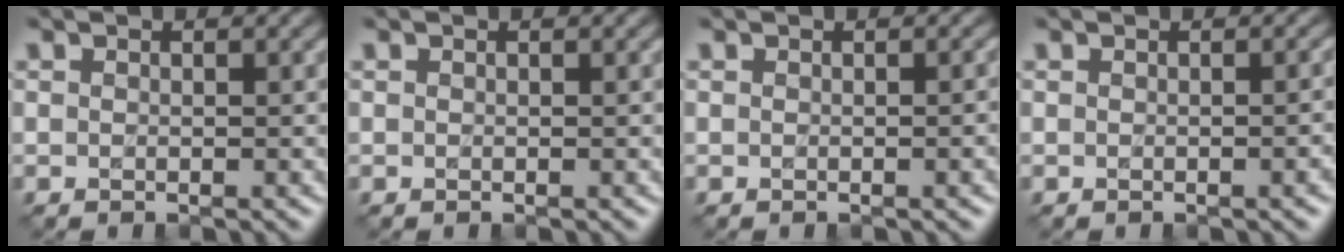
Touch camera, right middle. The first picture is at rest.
{"total": 0.0}
{"total": 2.5, "force": [-0.2, 1.1, 2.3], "torque": [-0.007, 0.005, 0.003]}
{"total": 2.7, "force": [-0.4, 1.2, 2.4], "torque": [-0.006, 0.003, 0.001]}